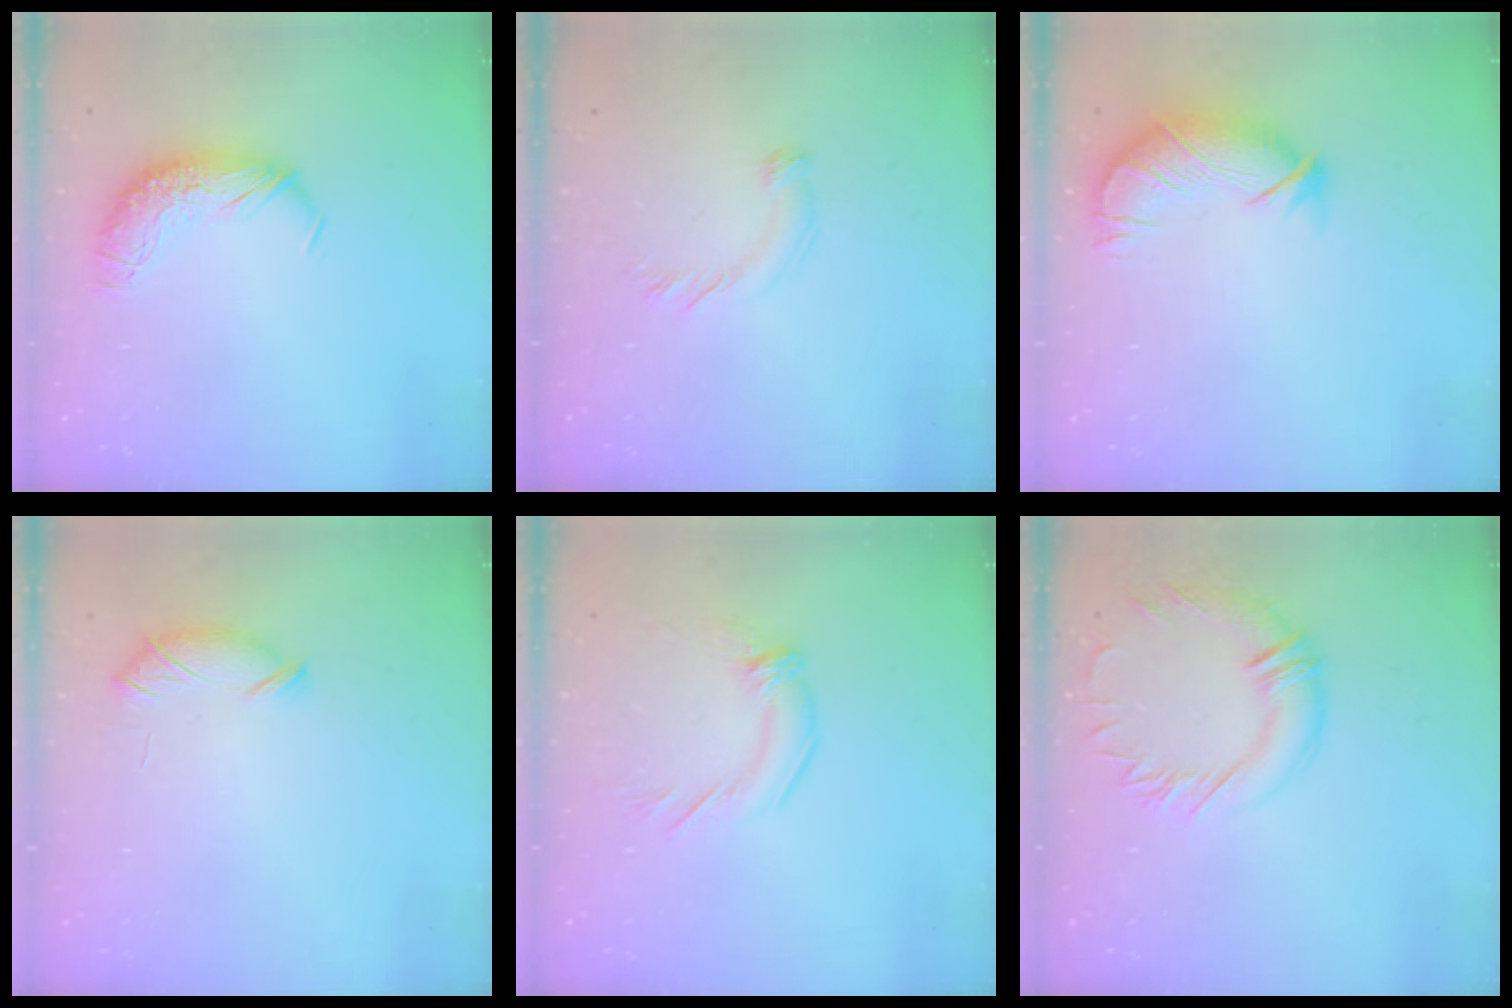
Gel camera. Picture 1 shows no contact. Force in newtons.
{"total": 4.6, "press": 4.6, "slide": 0.5}
{"total": 3.8, "press": 3.2, "slide": 2.0}
{"total": 7.0, "press": 7.0, "slide": 0.3}
{"total": 1.4, "press": 0.2, "slide": 1.4}
{"total": 2.3, "press": 2.0, "slide": 1.2}